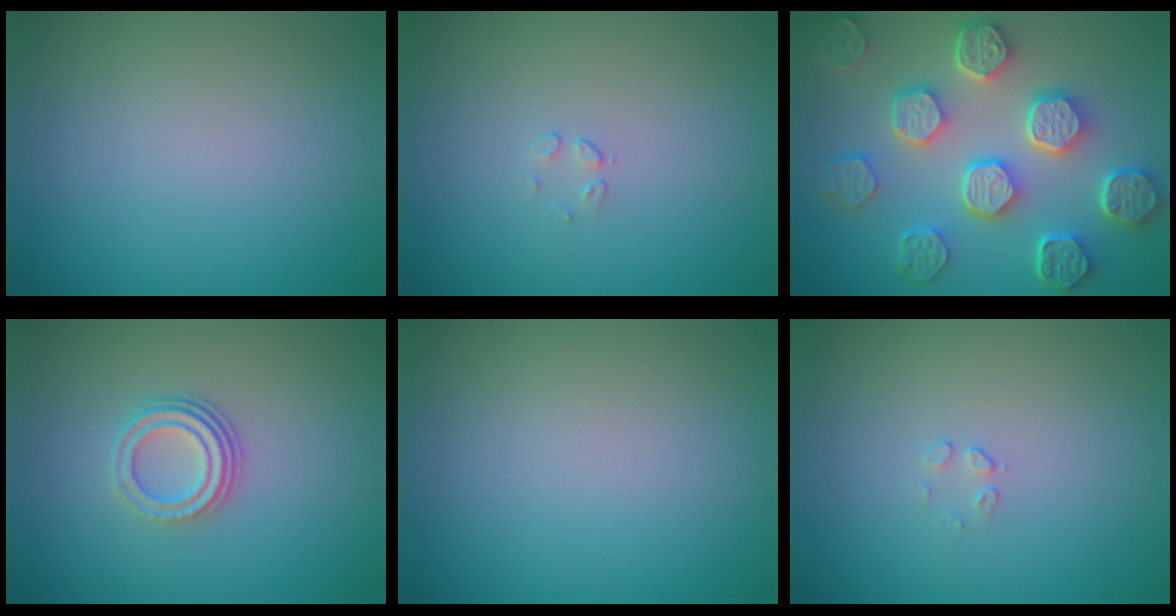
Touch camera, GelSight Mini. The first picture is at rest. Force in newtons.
{"total": 0.5, "press": 0.2, "slide": 0.5}
{"total": 8.1, "press": 6.3, "slide": 5.1}
{"total": 3.1, "press": 2.3, "slide": 2.2}
{"total": 0.0}
{"total": 0.5, "press": 0.2, "slide": 0.5}